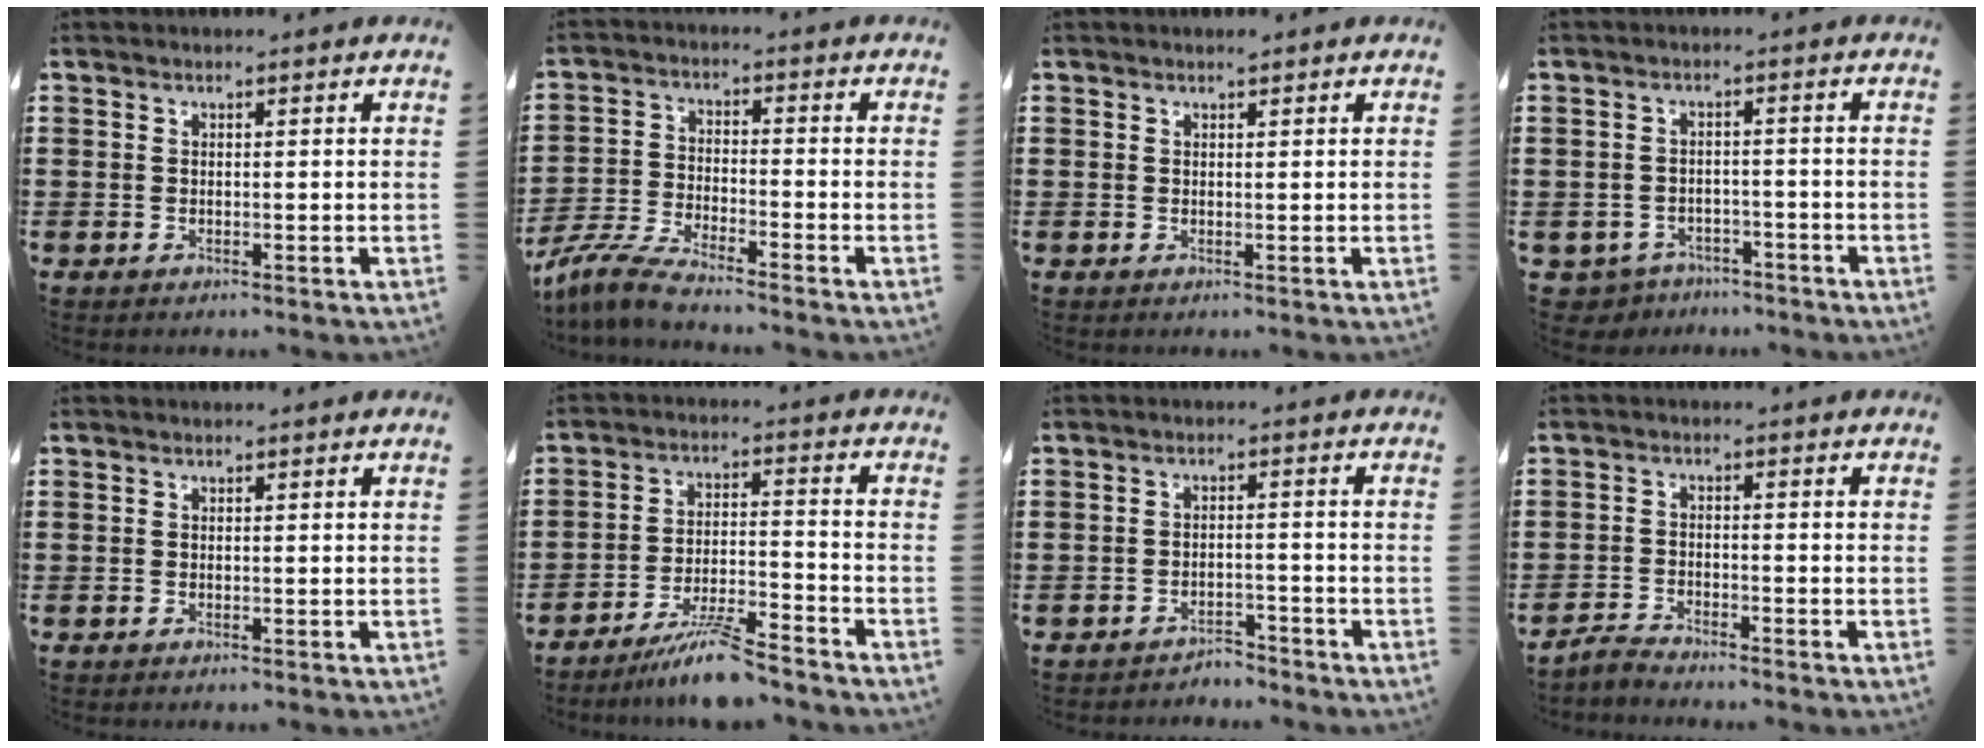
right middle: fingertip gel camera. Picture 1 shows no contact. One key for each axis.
{"total": 5.7, "fx": -5.2, "fy": 0.4, "fz": 2.3, "tx": -0.065, "ty": -0.011, "tz": -0.104}
{"total": 0.0}
{"total": 3.0, "fx": -2.9, "fy": 0.7, "fz": -0.2, "tx": -0.016, "ty": -0.005, "tz": -0.066}
{"total": 0.0}
{"total": 7.9, "fx": -6.8, "fy": 0.5, "fz": 4.0, "tx": -0.077, "ty": -0.001, "tz": -0.127}
{"total": 2.6, "fx": -2.5, "fy": 0.2, "fz": 0.1, "tx": -0.011, "ty": 0.000, "tz": -0.053}
{"total": 2.4, "fx": -2.3, "fy": 0.0, "fz": 0.4, "tx": -0.019, "ty": 0.000, "tz": -0.050}